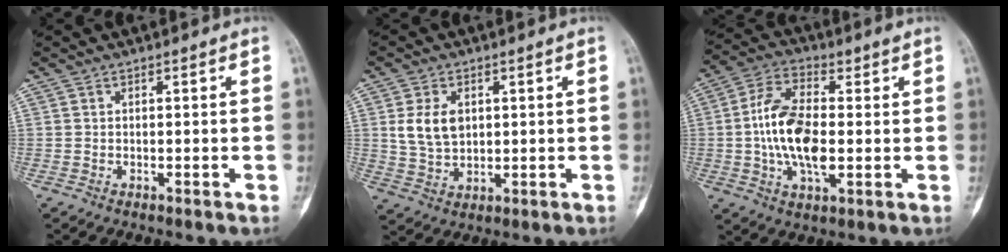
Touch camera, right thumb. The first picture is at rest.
{"total": 7.2, "force": [1.6, 5.0, 4.9], "torque": [-0.079, -0.006, 0.040]}
{"total": 12.8, "force": [0.0, 6.7, 10.9], "torque": [-0.210, 0.005, -0.003]}